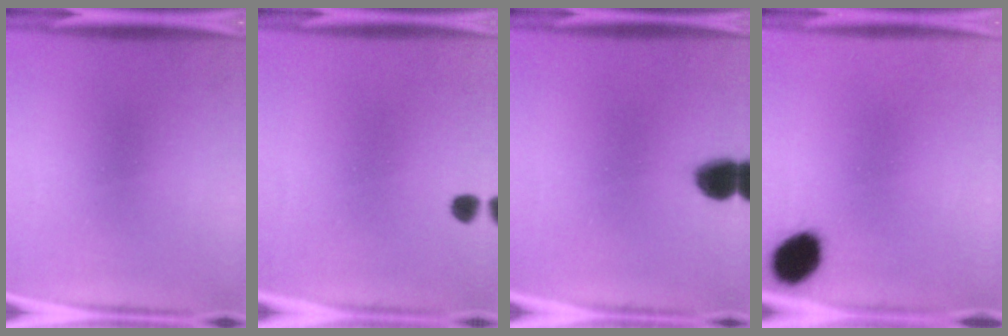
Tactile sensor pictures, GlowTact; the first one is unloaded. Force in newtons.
{"total": 1.7}
{"total": 6.9}
{"total": 8.2}